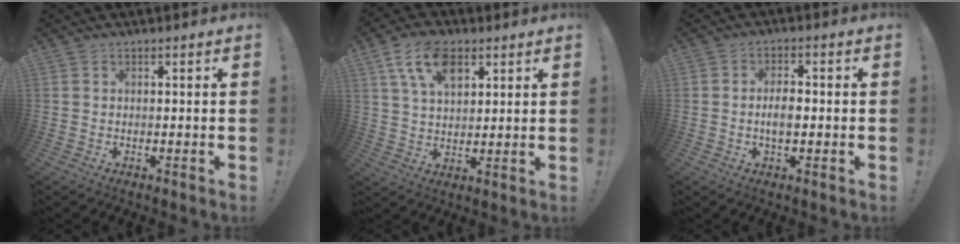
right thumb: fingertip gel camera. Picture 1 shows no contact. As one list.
[{"total": 12.0, "force": [5.9, 6.9, 7.9], "torque": [-0.140, -0.005, 0.112]}, {"total": 4.9, "force": [-0.8, 2.4, 4.2], "torque": [-0.067, 0.004, -0.020]}]